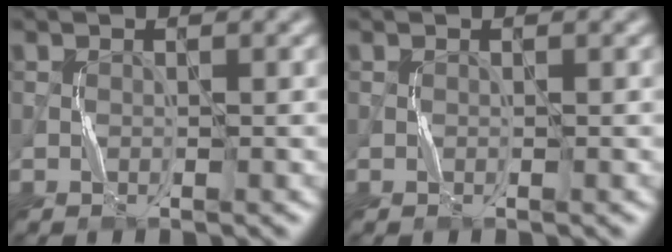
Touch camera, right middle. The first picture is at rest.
{"total": 0.0}